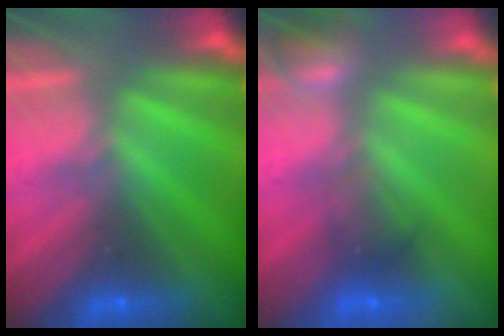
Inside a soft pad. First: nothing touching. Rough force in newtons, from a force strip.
{"total": 2.6}